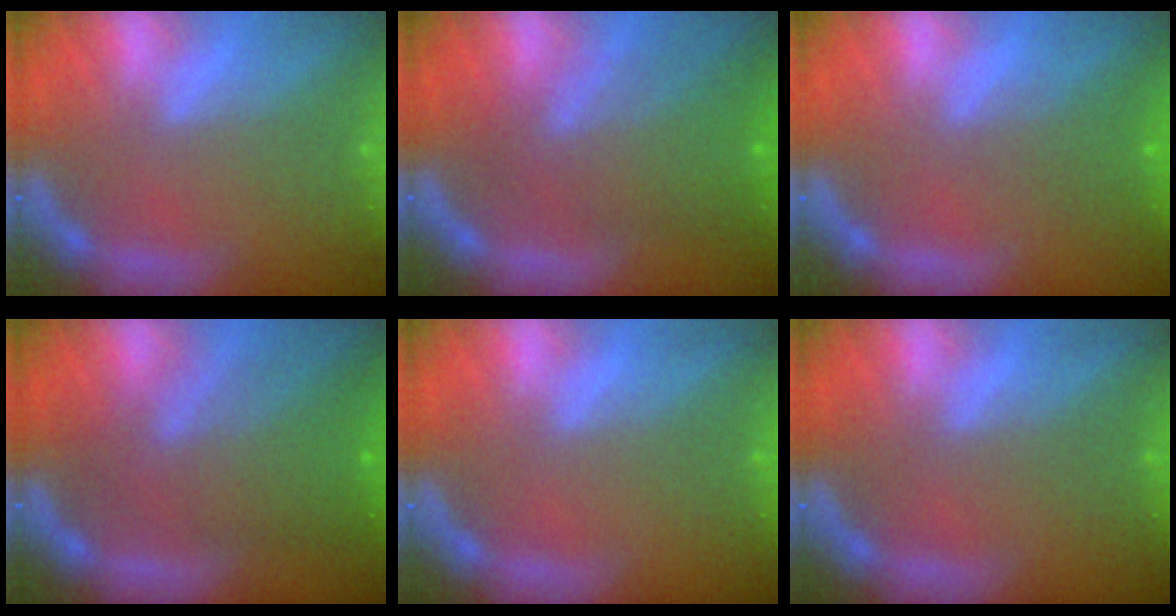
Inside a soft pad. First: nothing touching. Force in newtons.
{"total": 7.0}
{"total": 1.9}
{"total": 8.0}
{"total": 0.0}
{"total": 0.0}